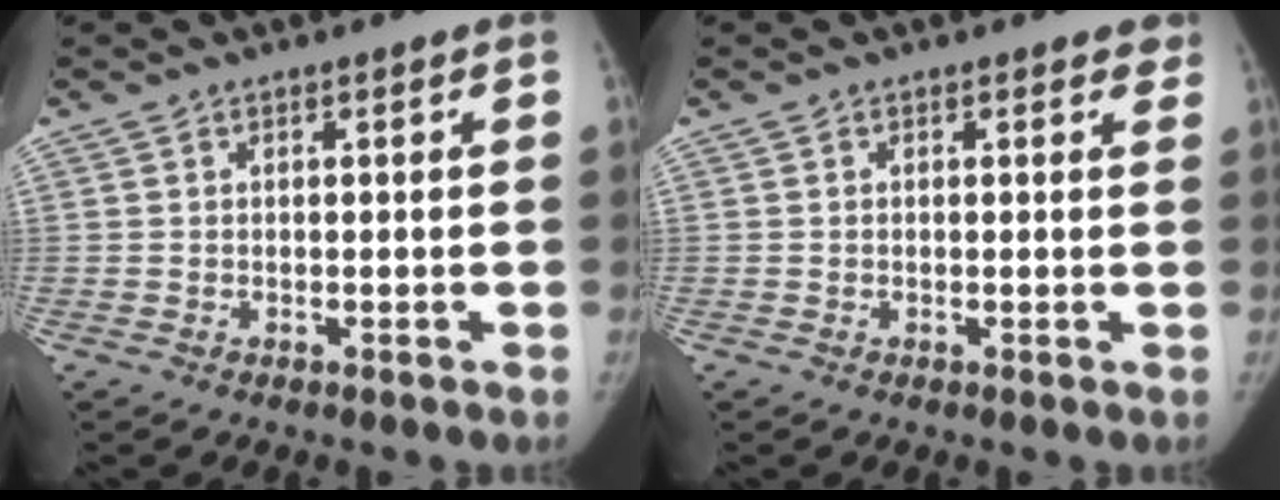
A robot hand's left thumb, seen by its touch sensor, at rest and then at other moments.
{"total": 1.2, "force": [0.8, 0.7, 0.6], "torque": [0.013, -0.001, 0.002]}